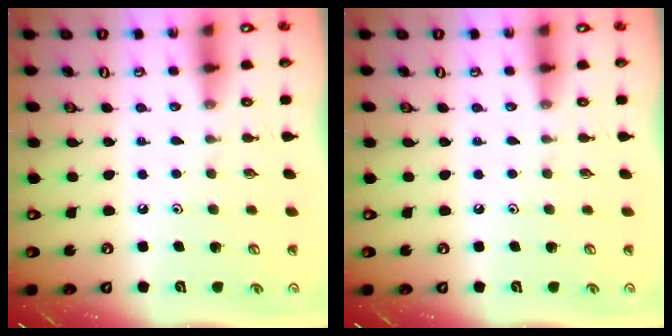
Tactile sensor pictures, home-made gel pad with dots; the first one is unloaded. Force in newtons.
{"total": 0.0}